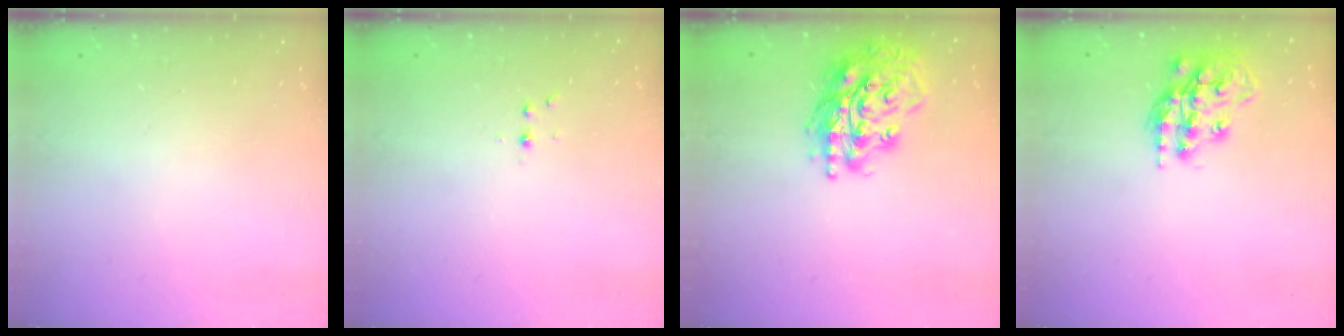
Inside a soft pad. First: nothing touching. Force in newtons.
{"total": 3.0, "press": 2.6, "slide": 1.5}
{"total": 18.0, "press": 17.9, "slide": 2.1}
{"total": 15.5, "press": 15.5, "slide": 1.1}